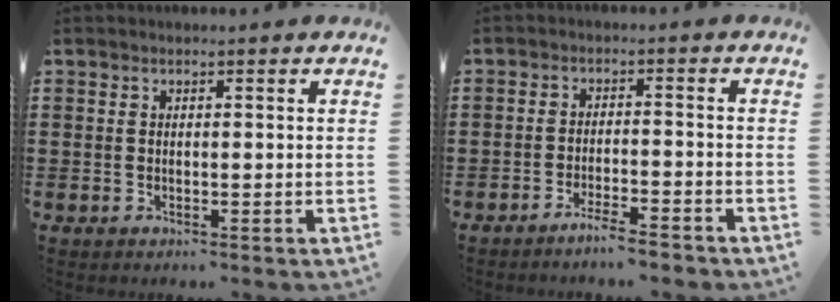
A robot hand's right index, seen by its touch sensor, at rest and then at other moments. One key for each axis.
{"total": 3.4, "fx": -3.1, "fy": 0.0, "fz": 1.4, "tx": -0.024, "ty": 0.002, "tz": -0.060}